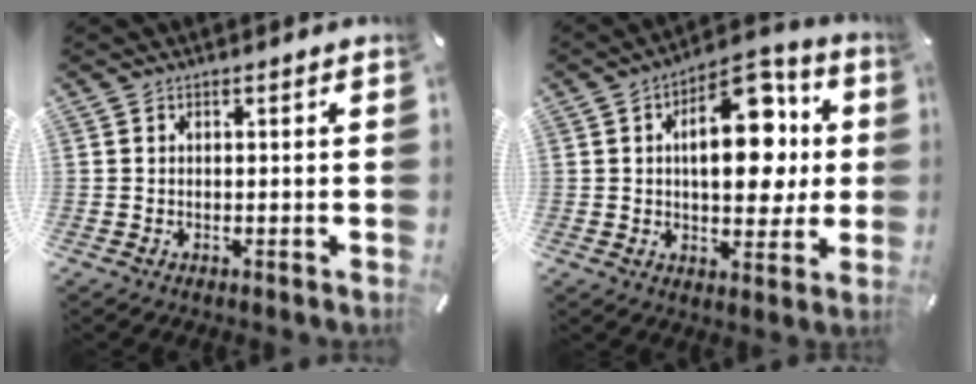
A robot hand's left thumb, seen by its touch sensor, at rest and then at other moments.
{"total": 17.1, "force": [3.4, 10.1, 13.4], "torque": [-0.171, -0.012, 0.056]}